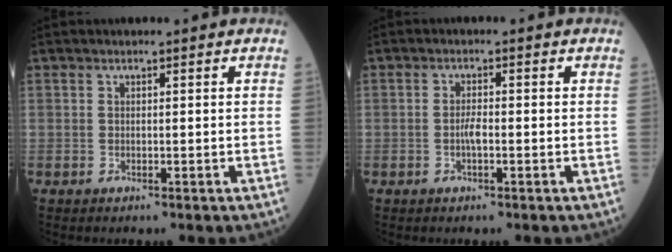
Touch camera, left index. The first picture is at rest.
{"total": 1.9, "force": [-0.6, 0.3, 1.8], "torque": [-0.037, -0.001, -0.012]}